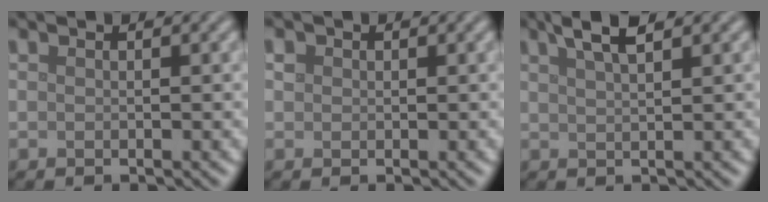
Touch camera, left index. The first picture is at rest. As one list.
[{"total": 0.9, "force": [0.2, 0.8, 0.1], "torque": [0.001, 0.002, 0.002]}, {"total": 3.0, "force": [2.0, 0.6, 2.1], "torque": [-0.026, 0.008, 0.034]}]